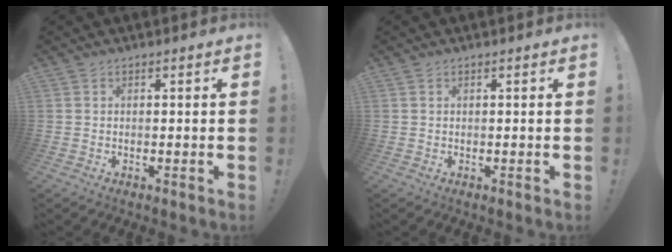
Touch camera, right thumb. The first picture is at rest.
{"total": 0.0}